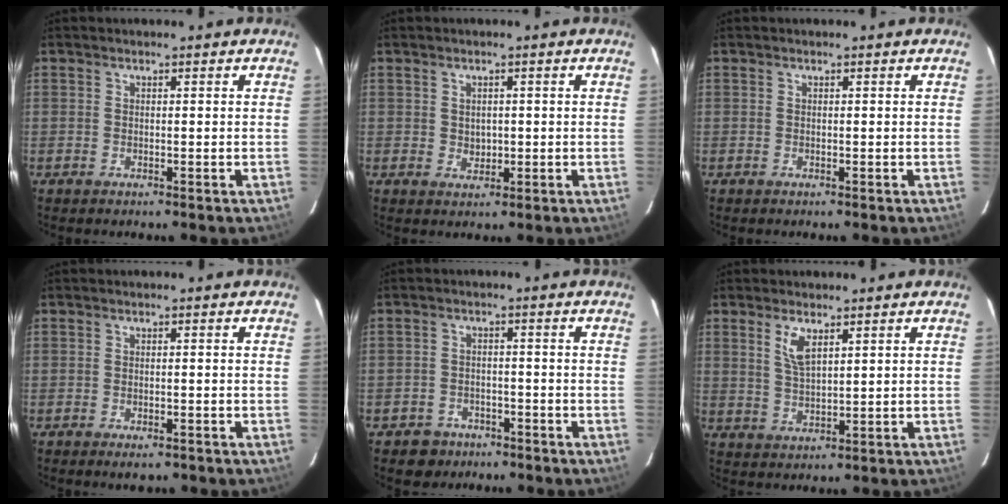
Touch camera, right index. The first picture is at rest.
{"total": 2.2, "force": [0.1, 2.0, 0.9], "torque": [-0.012, 0.001, 0.007]}
{"total": 0.0}
{"total": 2.4, "force": [-1.7, 1.0, 1.4], "torque": [-0.027, -0.005, -0.024]}
{"total": 5.1, "force": [-3.5, 3.7, 0.4], "torque": [-0.029, 0.018, -0.055]}
{"total": 4.6, "force": [2.4, 1.6, 3.6], "torque": [-0.068, -0.002, 0.050]}